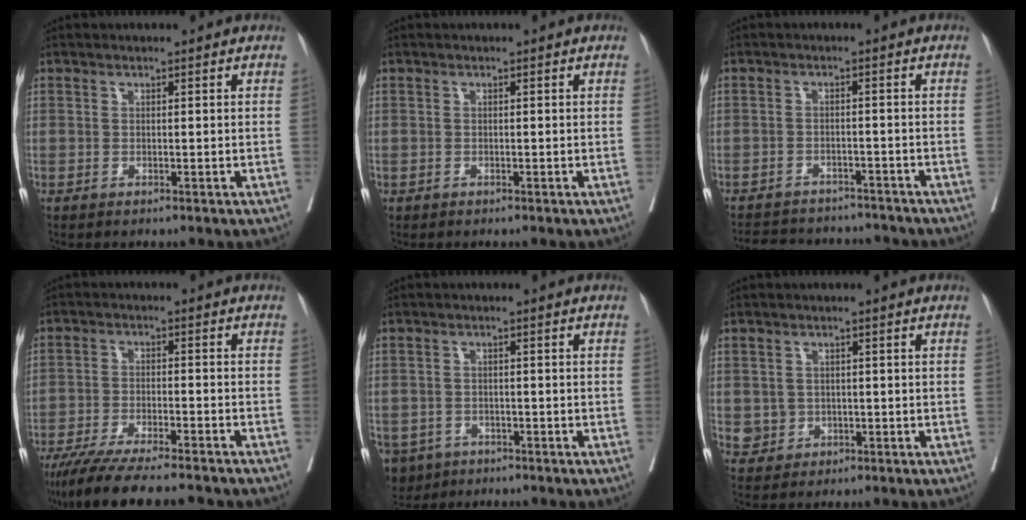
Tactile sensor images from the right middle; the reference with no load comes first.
{"total": 0.0}
{"total": 11.9, "force": [-11.0, 3.6, 2.7], "torque": [-0.055, 0.010, -0.140]}
{"total": 15.5, "force": [-13.2, 1.6, 7.9], "torque": [-0.132, -0.034, -0.201]}
{"total": 5.8, "force": [-3.8, 4.3, 1.2], "torque": [-0.026, -0.001, -0.057]}
{"total": 2.9, "force": [-0.4, 2.9, 0.5], "torque": [0.000, 0.006, 0.002]}